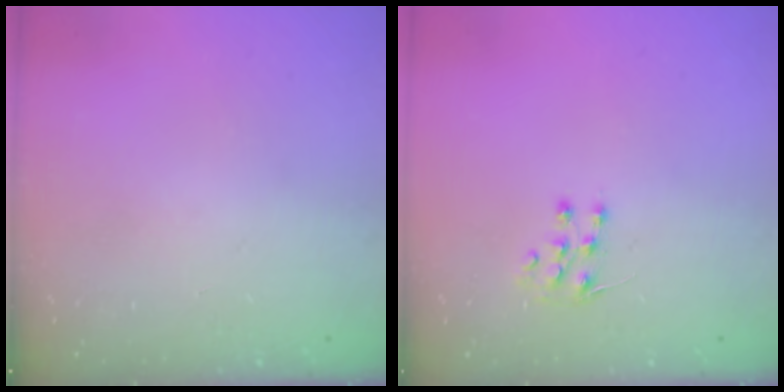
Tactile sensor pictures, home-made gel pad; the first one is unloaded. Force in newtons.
{"total": 6.7, "press": 6.5, "slide": 1.4}